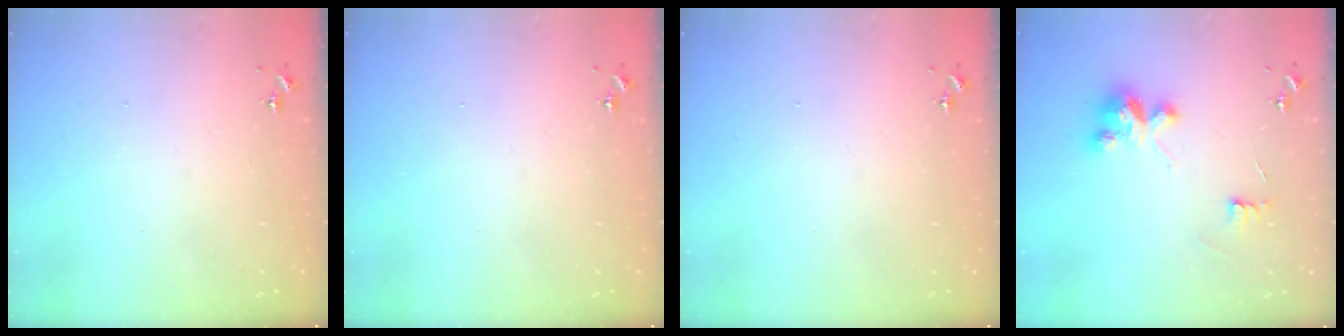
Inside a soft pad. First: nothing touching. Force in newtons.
{"total": 0.0}
{"total": 0.0}
{"total": 8.9, "press": 8.9, "slide": 0.3}